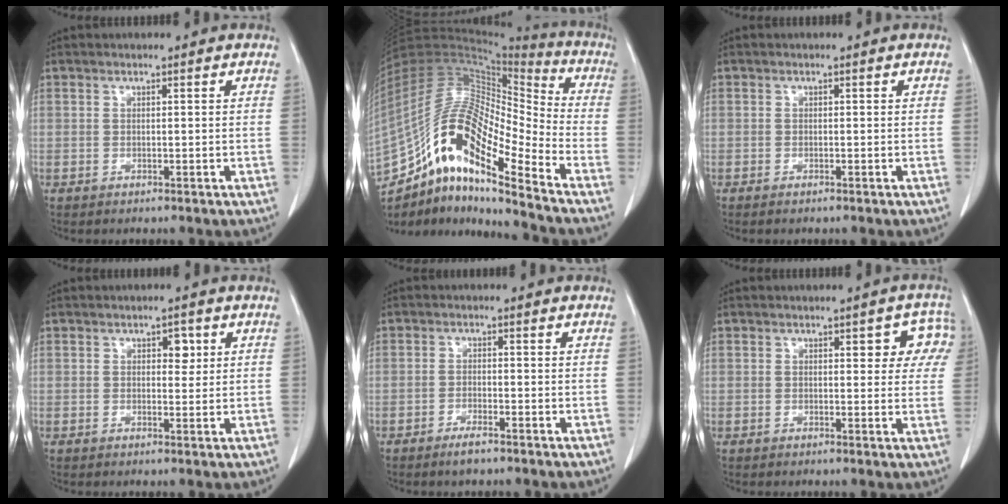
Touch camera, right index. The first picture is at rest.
{"total": 19.5, "force": [-12.5, 3.7, 14.5], "torque": [-0.292, 0.031, -0.223]}
{"total": 0.6, "force": [-0.5, 0.1, 0.4], "torque": [-0.012, -0.002, -0.007]}
{"total": 2.3, "force": [0.8, 1.4, 1.7], "torque": [-0.019, 0.003, 0.011]}
{"total": 2.6, "force": [-2.0, 0.4, 1.7], "torque": [-0.033, -0.002, -0.036]}
{"total": 5.6, "force": [2.0, 2.7, 4.5], "torque": [-0.030, 0.016, 0.018]}